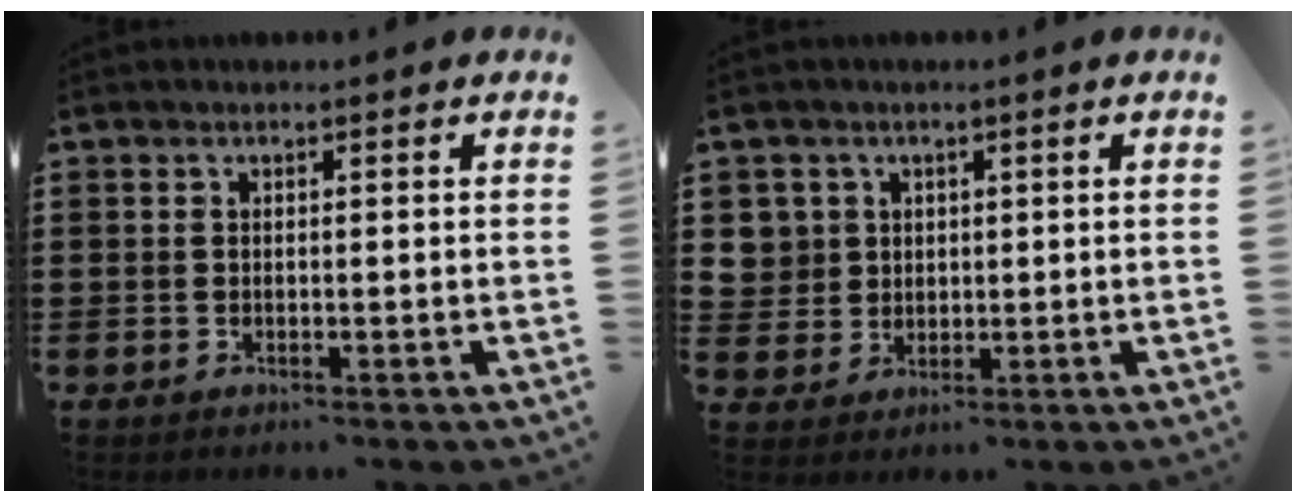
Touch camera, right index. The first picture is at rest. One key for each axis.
{"total": 4.1, "fx": 1.3, "fy": 3.9, "fz": 0.2, "tx": -0.026, "ty": 0.014, "tz": 0.024}